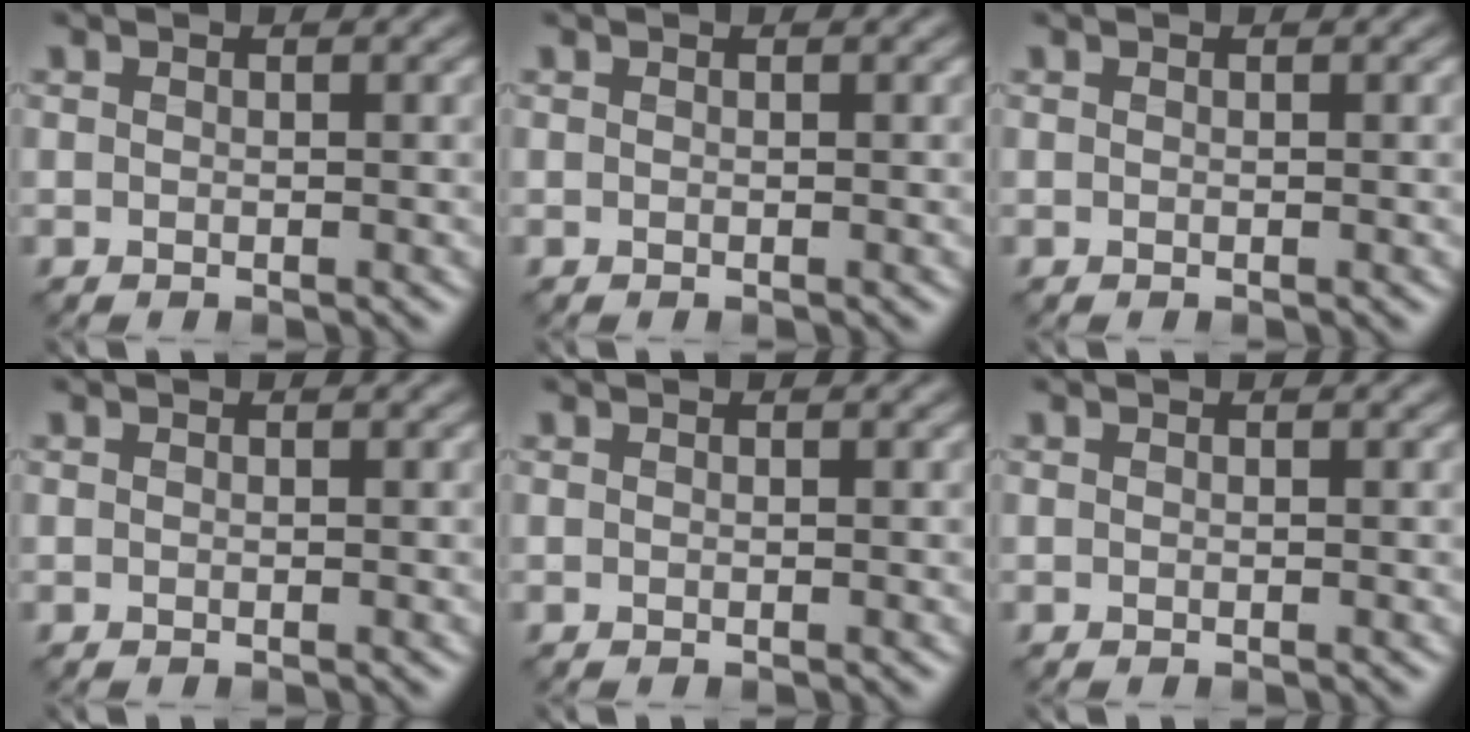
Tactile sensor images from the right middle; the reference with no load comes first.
{"total": 0.0}
{"total": 0.0}
{"total": 0.0}
{"total": 0.0}
{"total": 0.0}